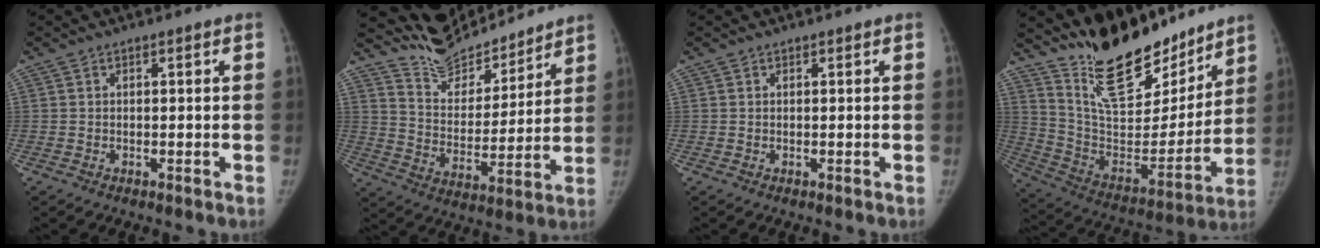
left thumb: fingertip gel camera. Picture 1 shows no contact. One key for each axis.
{"total": 13.4, "fx": 13.0, "fy": 3.2, "fz": 1.5, "tx": 0.004, "ty": -0.091, "tz": 0.234}
{"total": 0.0}
{"total": 23.2, "fx": 18.7, "fy": 8.7, "fz": 10.7, "tx": -0.129, "ty": -0.113, "tz": 0.319}